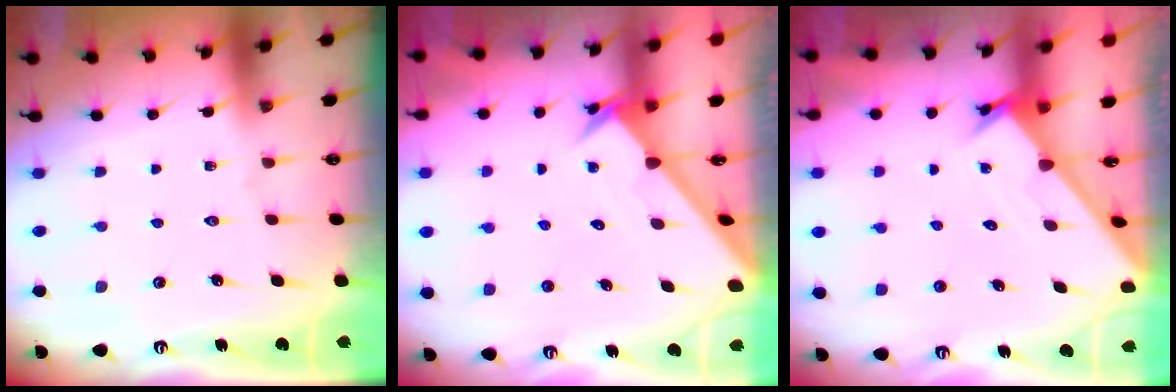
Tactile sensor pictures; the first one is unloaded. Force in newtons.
{"total": 2.5, "press": 2.5, "slide": 0.2}
{"total": 1.8, "press": 1.8, "slide": 0.1}